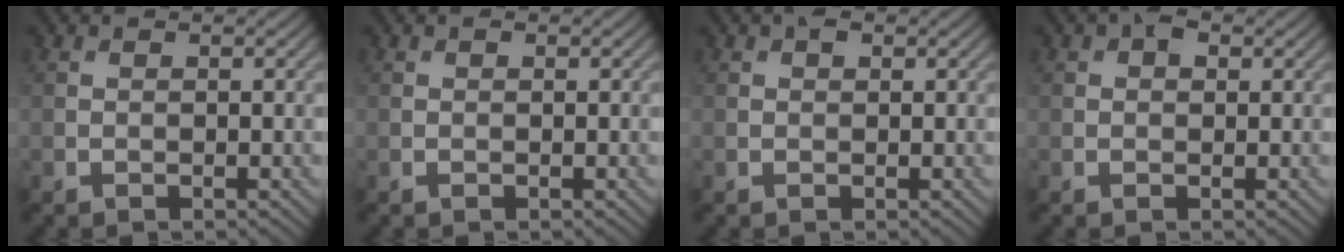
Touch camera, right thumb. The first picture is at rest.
{"total": 0.0}
{"total": 1.0, "force": [0.5, 0.5, 0.6], "torque": [-0.010, 0.000, 0.008]}
{"total": 1.7, "force": [0.7, 1.1, 1.1], "torque": [-0.016, 0.004, 0.006]}